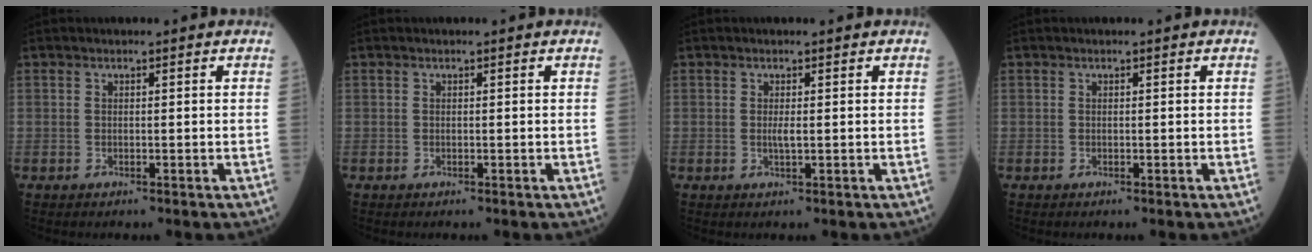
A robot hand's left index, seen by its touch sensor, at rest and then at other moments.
{"total": 0.0}
{"total": 1.1, "force": [-0.2, 0.0, 1.0], "torque": [-0.026, -0.006, -0.002]}
{"total": 0.0}